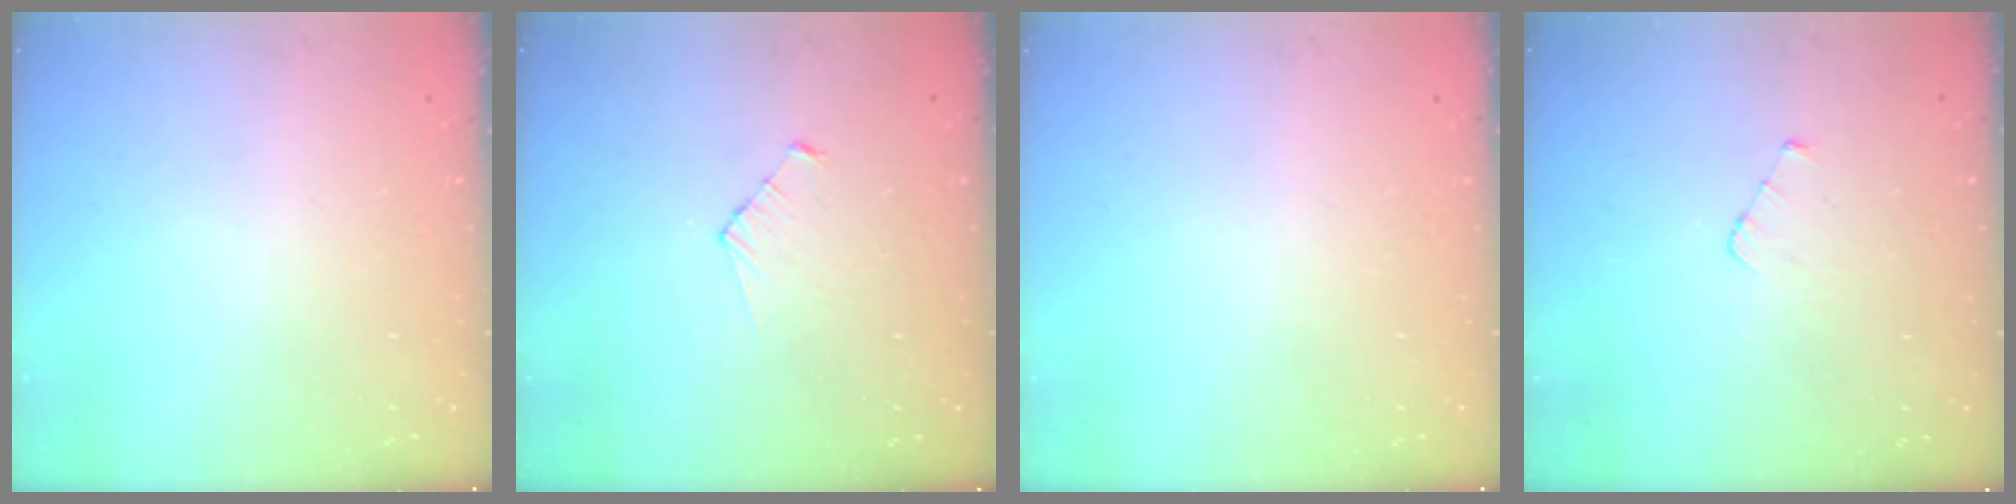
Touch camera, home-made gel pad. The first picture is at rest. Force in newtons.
{"total": 3.8, "press": 3.8, "slide": 0.4}
{"total": 0.0}
{"total": 2.9, "press": 2.9, "slide": 0.3}